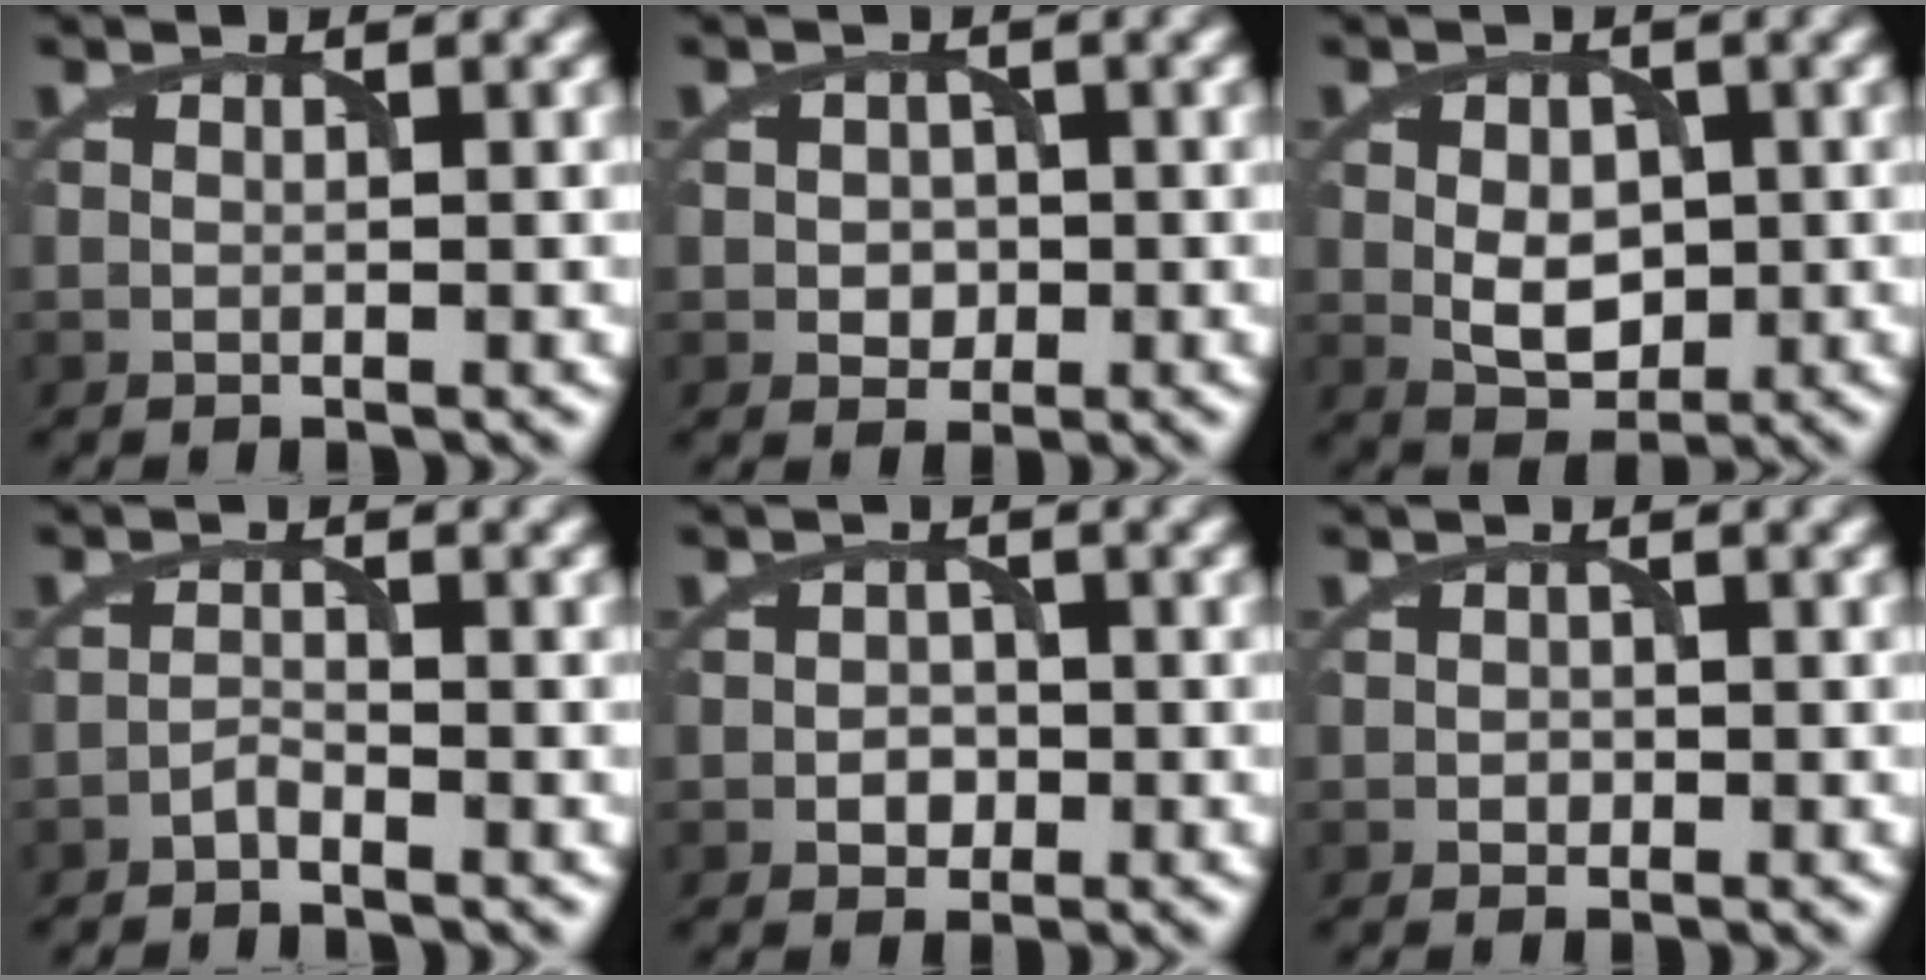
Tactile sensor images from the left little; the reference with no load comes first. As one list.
[{"total": 1.8, "force": [-0.1, 1.6, 0.8], "torque": [-0.011, -0.003, -0.004]}, {"total": 4.1, "force": [-0.2, 2.8, 3.0], "torque": [-0.051, -0.004, -0.001]}, {"total": 1.0, "force": [-0.9, 0.1, 0.4], "torque": [-0.008, 0.004, -0.020]}, {"total": 1.6, "force": [-0.5, 1.4, 0.7], "torque": [-0.009, 0.000, -0.011]}, {"total": 0.7, "force": [-0.2, 0.6, 0.3], "torque": [-0.002, -0.003, -0.005]}]